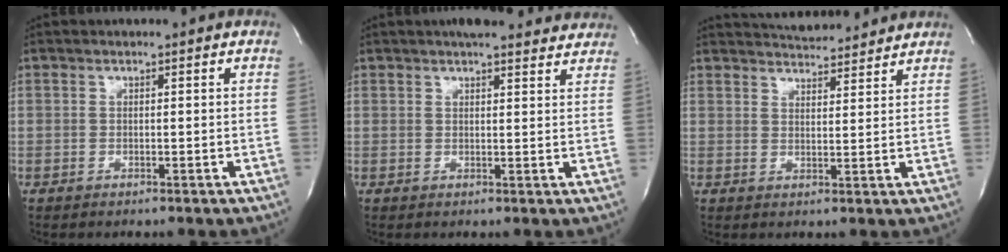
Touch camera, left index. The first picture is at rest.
{"total": 11.6, "force": [10.4, 2.5, 4.5], "torque": [-0.048, 0.013, 0.116]}
{"total": 9.5, "force": [9.1, 1.5, 2.4], "torque": [-0.042, 0.008, 0.126]}